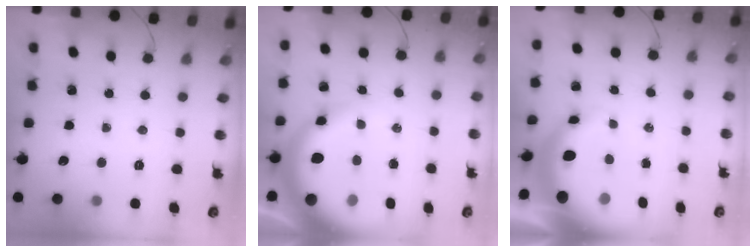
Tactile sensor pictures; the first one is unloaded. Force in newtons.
{"total": 14.2, "press": 13.9, "slide": 3.0}
{"total": 7.1, "press": 6.9, "slide": 1.7}